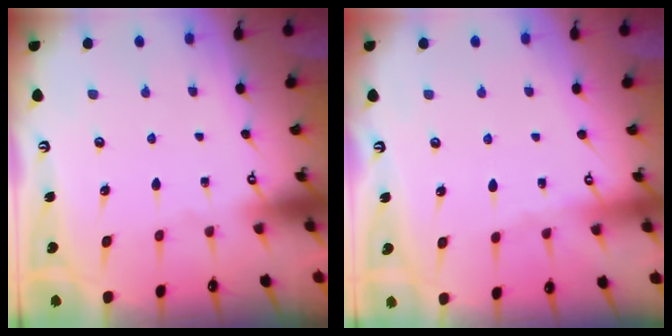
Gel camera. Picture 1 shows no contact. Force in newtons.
{"total": 2.2, "press": 2.1, "slide": 0.5}